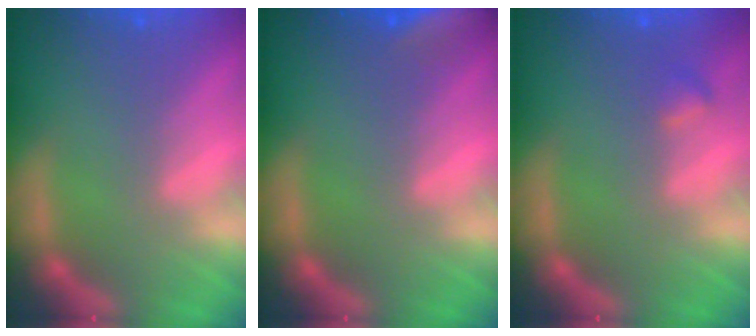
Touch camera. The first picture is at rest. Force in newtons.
{"total": 5.5}
{"total": 0.9}